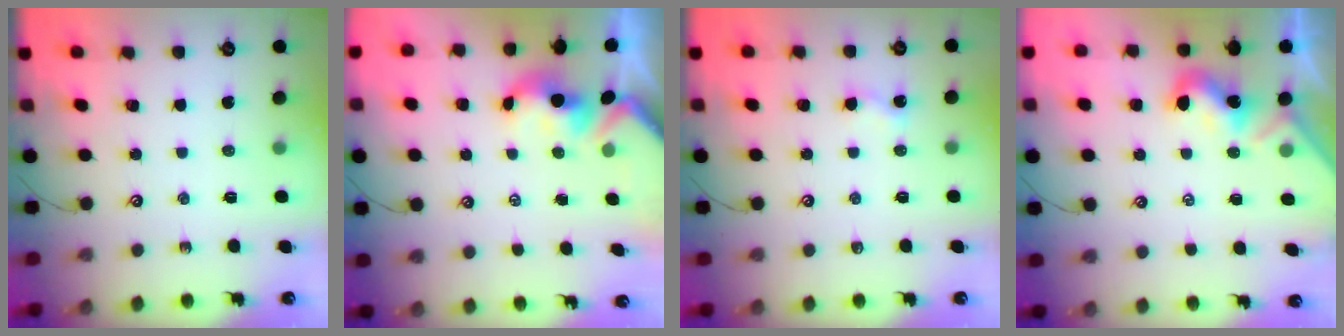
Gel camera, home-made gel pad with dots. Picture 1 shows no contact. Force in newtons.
{"total": 1.7, "press": 1.5, "slide": 0.7}
{"total": 2.3, "press": 2.3, "slide": 0.2}
{"total": 2.0, "press": 1.9, "slide": 0.5}